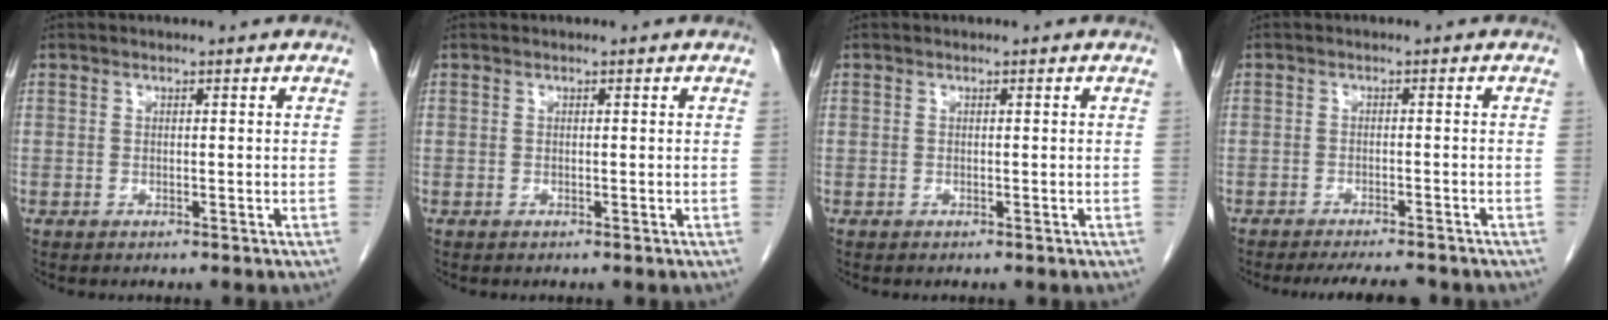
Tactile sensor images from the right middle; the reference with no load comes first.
{"total": 0.0}
{"total": 0.0}
{"total": 7.0, "force": [-6.3, 0.8, 2.9], "torque": [-0.039, -0.014, -0.089]}